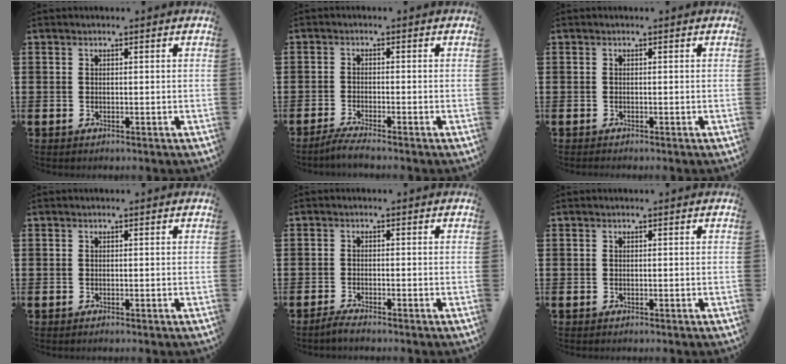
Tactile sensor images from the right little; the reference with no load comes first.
{"total": 2.0, "force": [-1.5, 0.0, 1.3], "torque": [-0.021, 0.000, -0.028]}
{"total": 0.0}
{"total": 0.0}
{"total": 1.4, "force": [-1.1, 0.0, 0.8], "torque": [-0.015, -0.001, -0.021]}
{"total": 0.0}